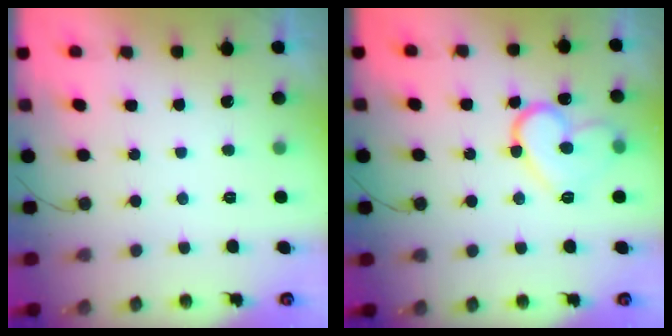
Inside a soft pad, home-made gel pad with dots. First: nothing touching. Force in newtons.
{"total": 13.3, "press": 13.2, "slide": 1.3}